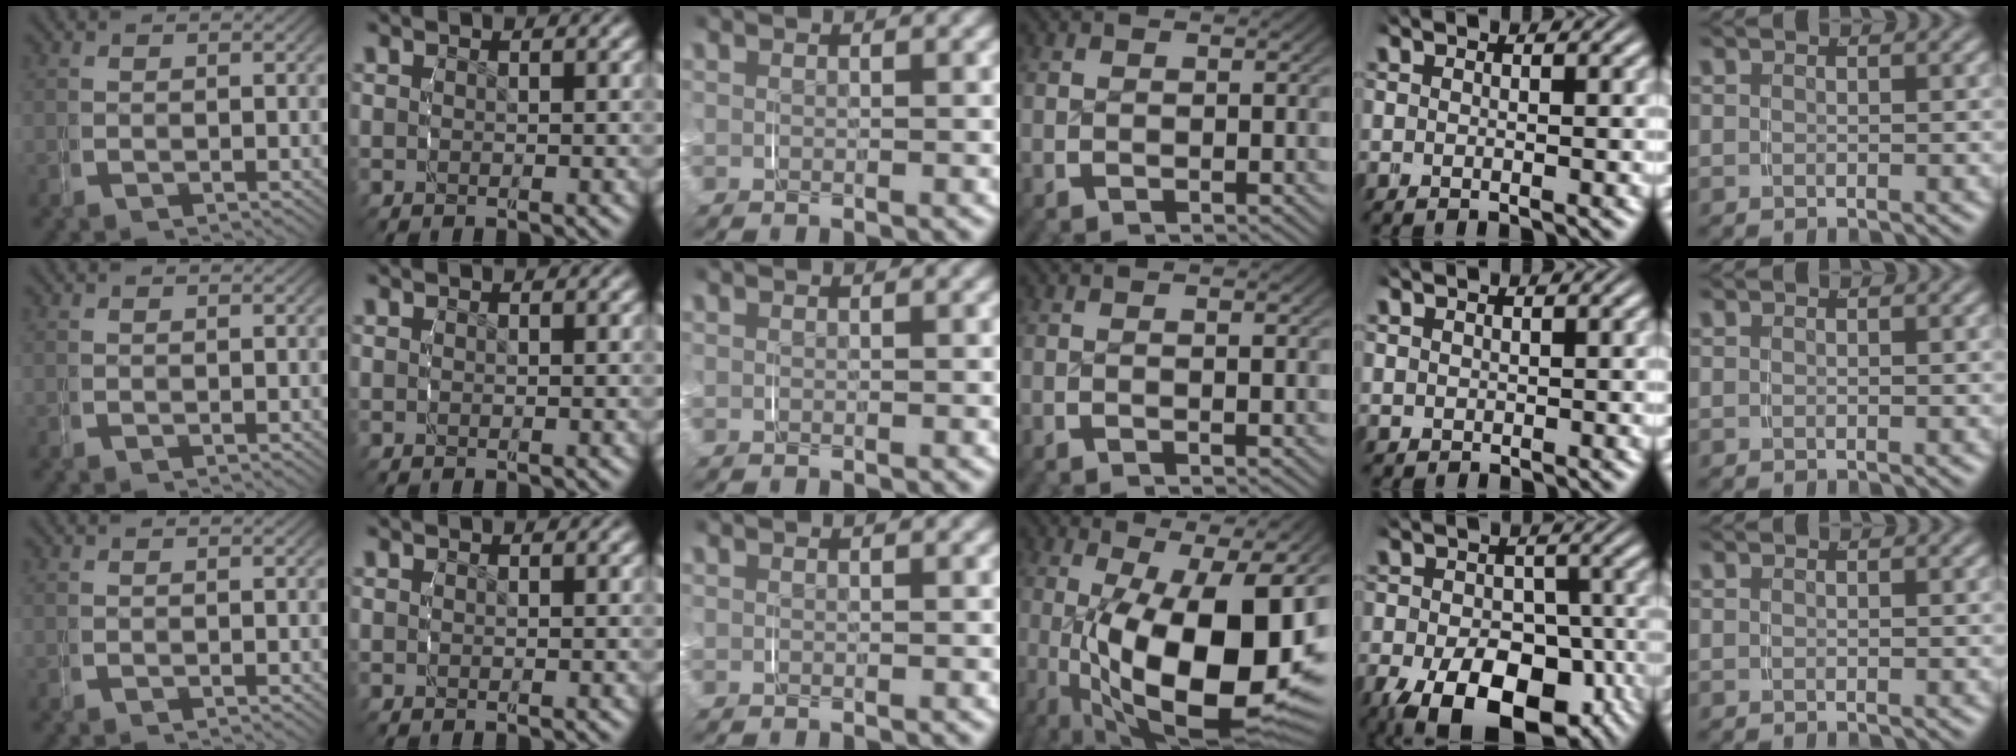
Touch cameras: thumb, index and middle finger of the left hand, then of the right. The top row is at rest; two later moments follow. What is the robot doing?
{"motion": "grasp_and_lifting", "object": "key"}